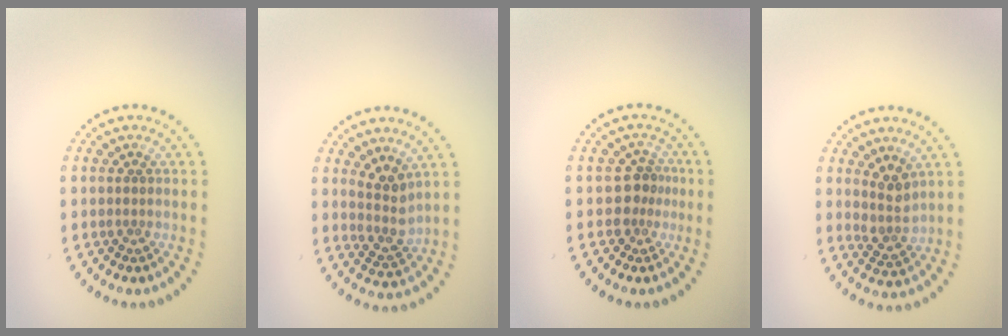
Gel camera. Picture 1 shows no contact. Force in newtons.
{"total": 2.7, "press": 2.1, "slide": 1.6}
{"total": 2.3, "press": 1.8, "slide": 1.4}
{"total": 2.4, "press": 1.9, "slide": 1.5}